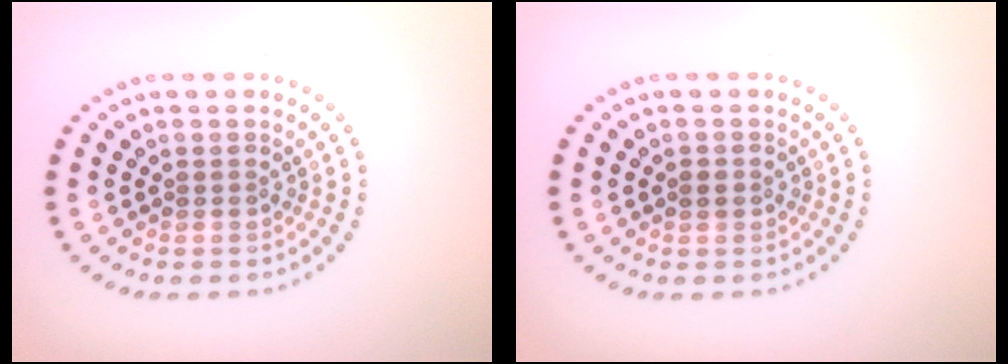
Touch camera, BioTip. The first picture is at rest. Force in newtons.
{"total": 0.9, "press": 0.8, "slide": 0.3}